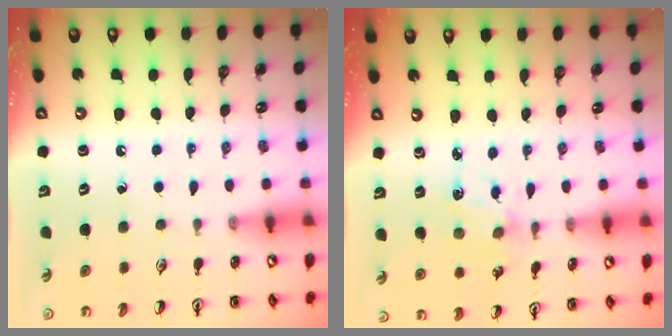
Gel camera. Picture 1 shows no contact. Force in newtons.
{"total": 2.0, "press": 2.0, "slide": 0.5}